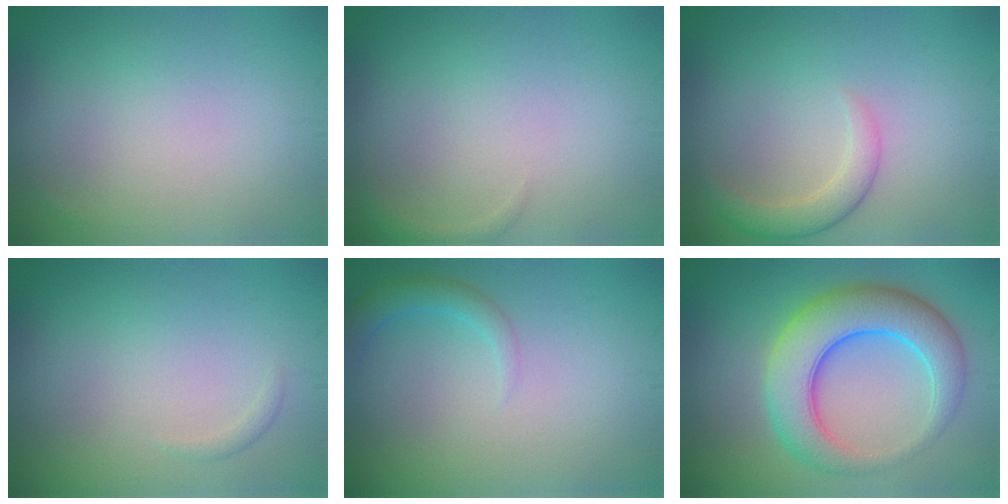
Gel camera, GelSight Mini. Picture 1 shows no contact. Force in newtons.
{"total": 1.0, "press": 1.0, "slide": 0.1}
{"total": 2.4, "press": 2.4, "slide": 0.3}
{"total": 0.6, "press": 0.6, "slide": 0.0}
{"total": 1.8, "press": 1.8, "slide": 0.2}
{"total": 8.1, "press": 8.0, "slide": 0.2}